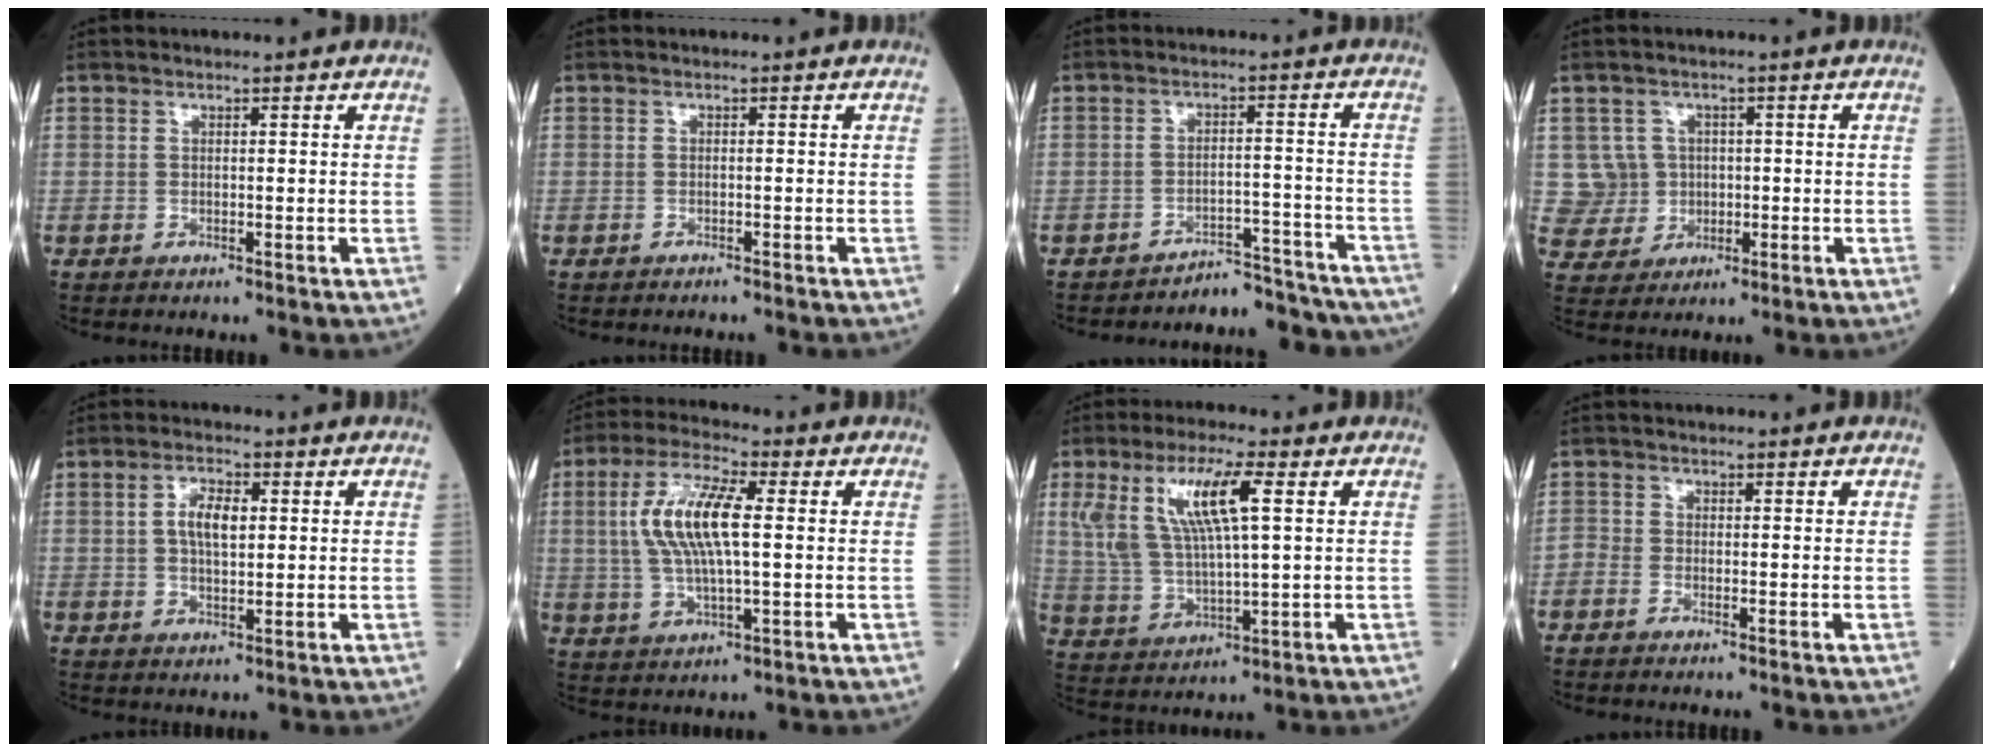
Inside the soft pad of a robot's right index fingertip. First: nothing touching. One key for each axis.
{"total": 1.6, "fx": -1.5, "fy": 0.1, "fz": 0.5, "tx": -0.010, "ty": -0.002, "tz": -0.018}
{"total": 9.8, "fx": -9.5, "fy": 2.3, "fz": -0.1, "tx": 0.027, "ty": 0.036, "tz": -0.119}
{"total": 5.7, "fx": 0.8, "fy": 5.7, "fz": -0.1, "tx": 0.007, "ty": 0.015, "tz": 0.023}
{"total": 5.0, "fx": 0.9, "fy": 2.1, "fz": 4.5, "tx": -0.087, "ty": 0.008, "tz": 0.016}
{"total": 10.9, "fx": 1.4, "fy": 2.7, "fz": 10.5, "tx": -0.222, "ty": 0.011, "tz": 0.026}
{"total": 11.6, "fx": 3.9, "fy": 2.6, "fz": 10.6, "tx": -0.231, "ty": 0.016, "tz": 0.081}
{"total": 1.2, "fx": -0.8, "fy": 0.6, "fz": 0.6, "tx": -0.016, "ty": 0.001, "tz": -0.017}